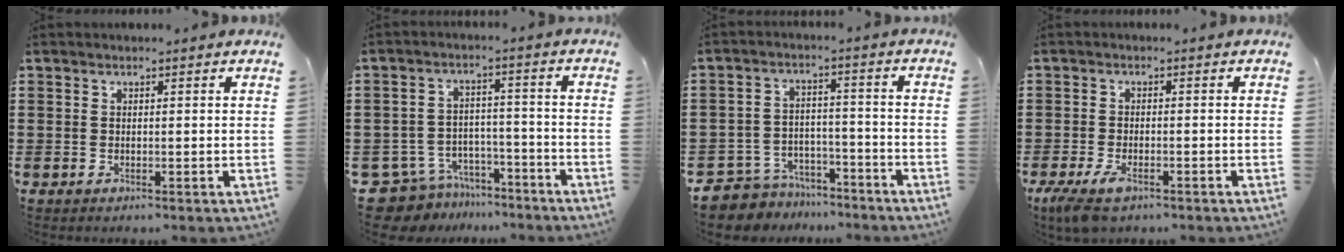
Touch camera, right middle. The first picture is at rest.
{"total": 7.0, "force": [-6.6, 2.1, 0.9], "torque": [-0.041, 0.013, -0.138]}
{"total": 6.2, "force": [-6.1, 1.4, 0.1], "torque": [-0.016, 0.010, -0.127]}
{"total": 3.4, "force": [-2.4, 0.9, 2.3], "torque": [-0.067, -0.011, -0.053]}